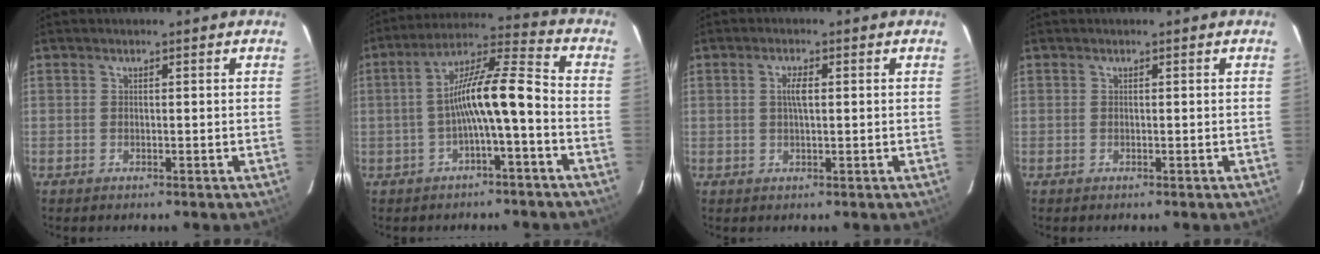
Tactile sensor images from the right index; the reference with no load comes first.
{"total": 10.6, "force": [-2.8, 1.2, 10.1], "torque": [-0.196, 0.022, -0.049]}
{"total": 2.5, "force": [0.4, 0.8, 2.3], "torque": [-0.045, 0.003, 0.007]}
{"total": 0.0}